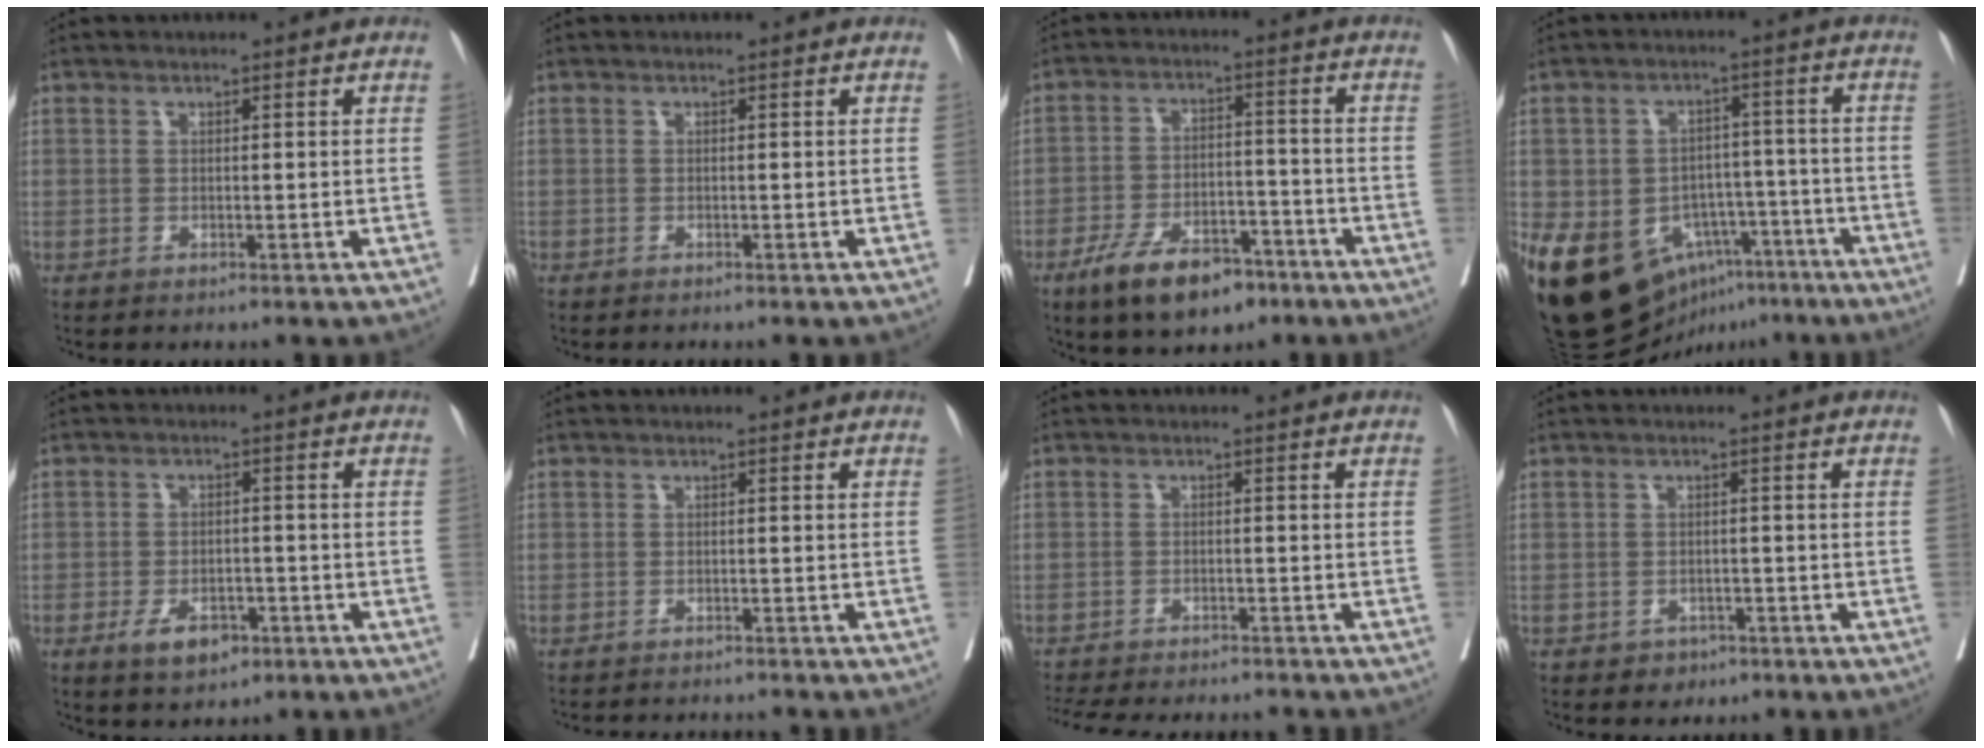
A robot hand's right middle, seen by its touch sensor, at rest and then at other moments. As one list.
[{"total": 0.9, "force": [-0.8, -0.1, 0.3], "torque": [-0.004, 0.001, -0.014]}, {"total": 10.7, "force": [-7.1, 4.6, 6.5], "torque": [-0.113, 0.000, -0.119]}, {"total": 17.3, "force": [-8.7, 12.2, 8.6], "torque": [-0.149, 0.026, -0.121]}, {"total": 5.3, "force": [-2.9, 2.8, 3.4], "torque": [-0.054, 0.002, -0.041]}, {"total": 4.9, "force": [-4.8, 0.2, 0.9], "torque": [-0.004, -0.010, -0.065]}, {"total": 14.8, "force": [-13.4, 2.9, 5.5], "torque": [-0.119, -0.017, -0.182]}, {"total": 2.2, "force": [-1.4, 1.7, 0.4], "torque": [-0.007, 0.006, -0.015]}]